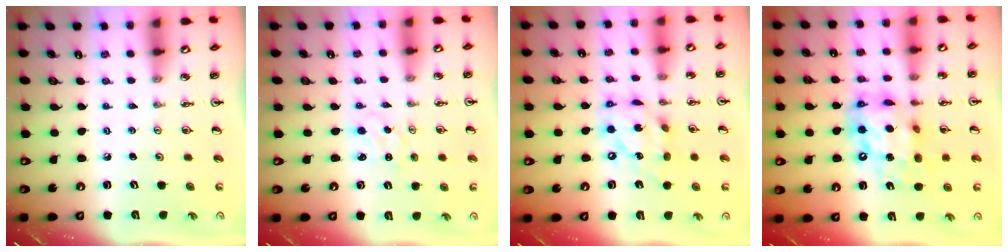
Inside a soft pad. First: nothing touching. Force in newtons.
{"total": 0.8, "press": 0.7, "slide": 0.2}
{"total": 14.3, "press": 14.2, "slide": 1.3}
{"total": 14.6, "press": 14.5, "slide": 1.1}